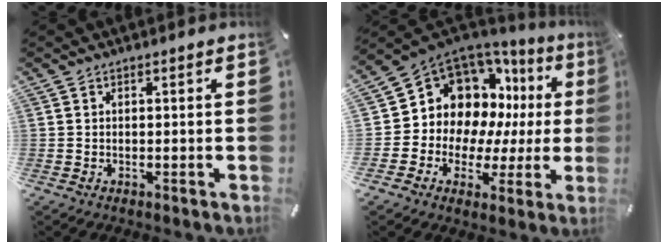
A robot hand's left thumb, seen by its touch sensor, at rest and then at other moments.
{"total": 12.1, "force": [4.9, 10.2, 4.4], "torque": [-0.084, -0.059, 0.107]}